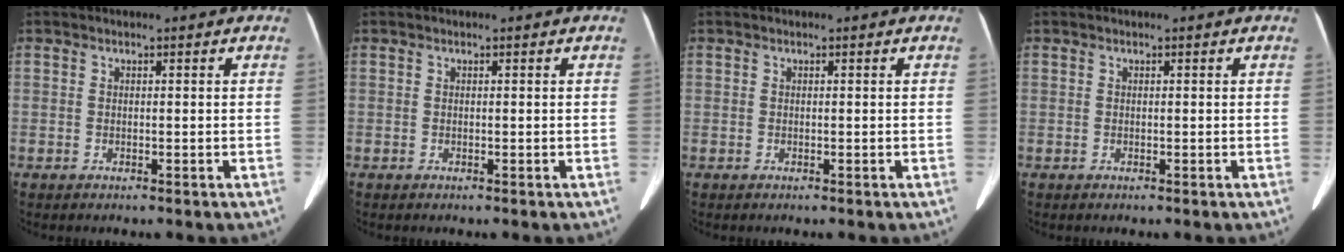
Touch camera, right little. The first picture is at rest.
{"total": 0.0}
{"total": 0.0}
{"total": 0.0}